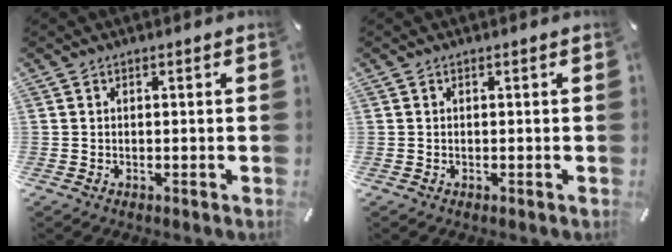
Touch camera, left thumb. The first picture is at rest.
{"total": 0.0}